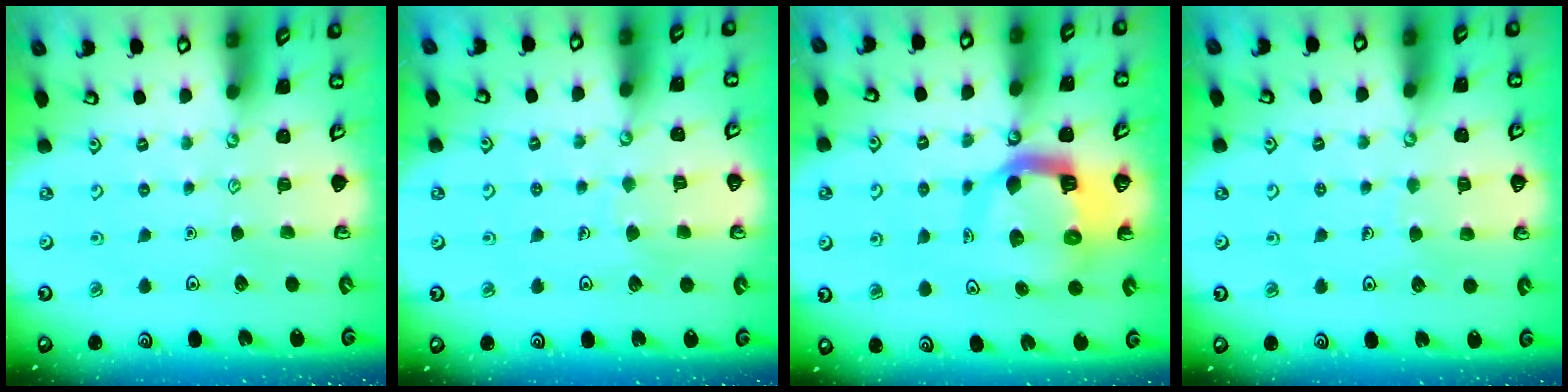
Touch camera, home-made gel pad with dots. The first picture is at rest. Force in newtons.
{"total": 5.2, "press": 5.2, "slide": 0.3}
{"total": 12.1, "press": 12.0, "slide": 1.4}
{"total": 4.9, "press": 4.8, "slide": 0.4}